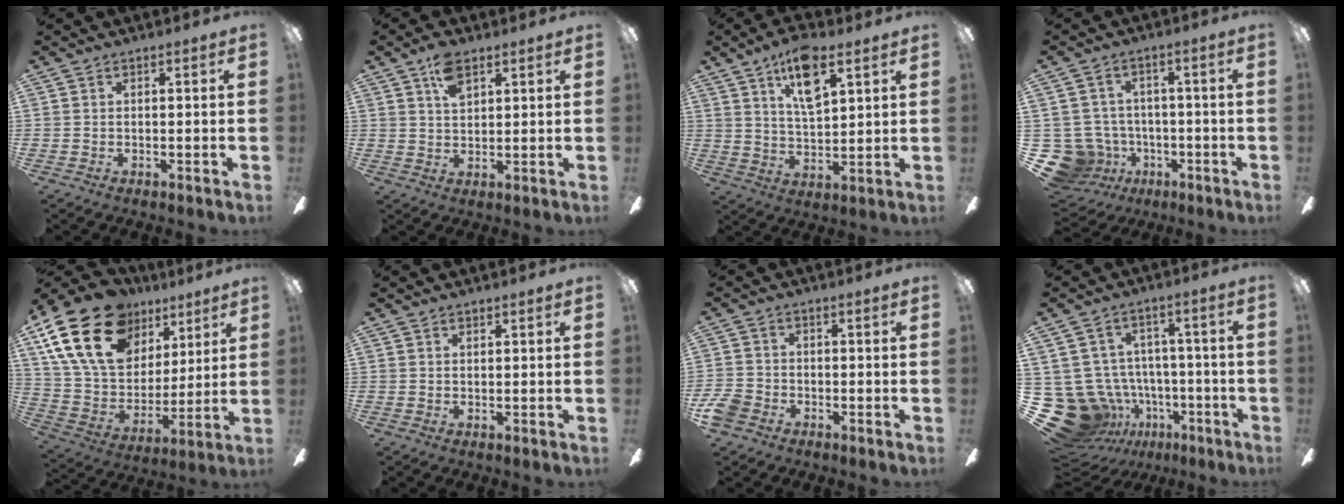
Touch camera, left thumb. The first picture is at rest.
{"total": 6.3, "force": [3.6, 3.4, 4.0], "torque": [-0.071, -0.001, 0.064]}
{"total": 11.4, "force": [7.0, 4.3, 7.9], "torque": [-0.132, -0.022, 0.121]}
{"total": 11.2, "force": [-3.5, 10.0, 3.6], "torque": [-0.127, 0.019, -0.055]}
{"total": 25.4, "force": [13.8, 16.1, 14.1], "torque": [-0.273, -0.064, 0.259]}
{"total": 0.7, "force": [0.6, 0.4, 0.2], "torque": [-0.003, 0.001, 0.011]}
{"total": 4.9, "force": [-2.8, 3.5, 1.9], "torque": [-0.045, 0.015, -0.053]}
{"total": 16.0, "force": [-5.9, 13.7, 5.9], "torque": [-0.155, 0.031, -0.064]}